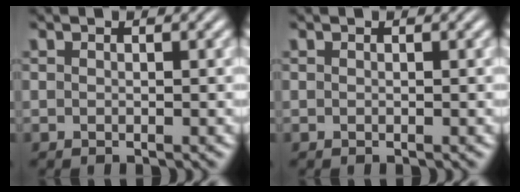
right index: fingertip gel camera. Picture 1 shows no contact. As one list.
[{"total": 0.0}]